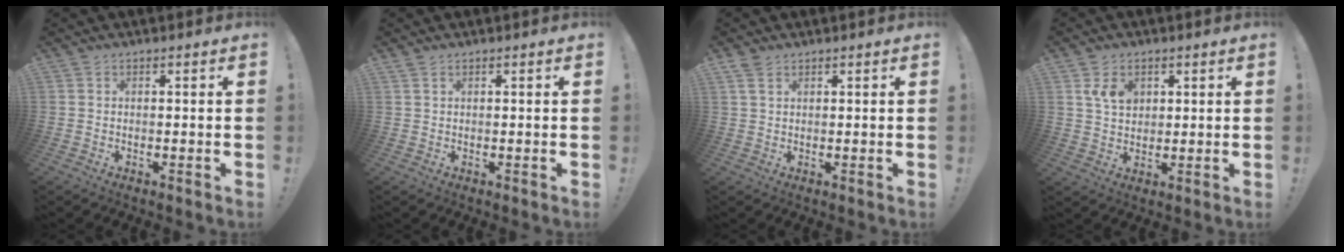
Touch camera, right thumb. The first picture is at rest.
{"total": 0.9, "force": [0.6, 0.3, 0.5], "torque": [-0.009, 0.000, 0.011]}
{"total": 2.7, "force": [1.7, 1.3, 1.7], "torque": [-0.033, -0.001, 0.032]}
{"total": 6.2, "force": [2.7, 4.6, 3.3], "torque": [-0.053, -0.002, 0.050]}